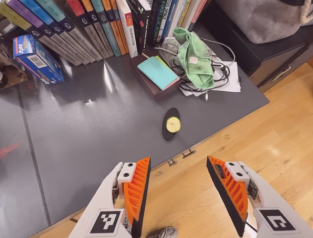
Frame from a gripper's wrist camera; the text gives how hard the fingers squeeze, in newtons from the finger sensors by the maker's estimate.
{"total": 0.0}